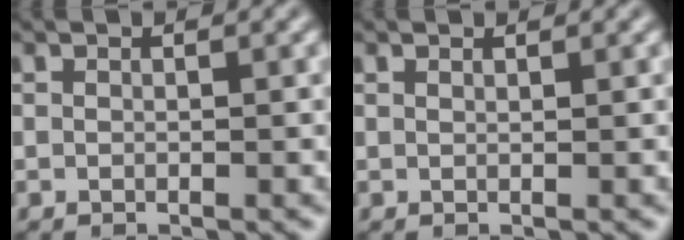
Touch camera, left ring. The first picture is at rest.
{"total": 0.6, "force": [0.6, 0.1, 0.1], "torque": [-0.004, -0.002, 0.009]}